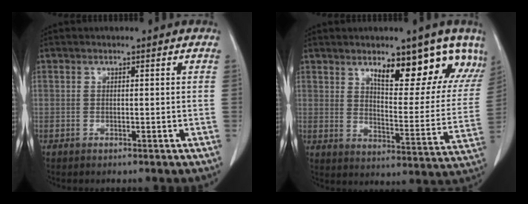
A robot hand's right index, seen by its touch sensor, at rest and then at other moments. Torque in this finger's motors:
{"motor_torque": [0.99, 0.99, 0.23, 0.11]}